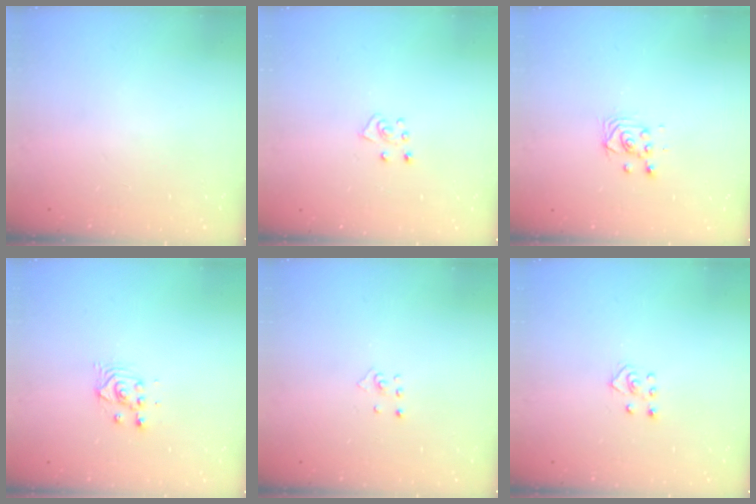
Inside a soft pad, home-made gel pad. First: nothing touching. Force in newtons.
{"total": 4.2, "press": 4.2, "slide": 0.4}
{"total": 3.2, "press": 3.2, "slide": 0.6}
{"total": 2.9, "press": 2.9, "slide": 0.1}
{"total": 2.9, "press": 2.9, "slide": 0.3}
{"total": 3.1, "press": 3.1, "slide": 0.4}